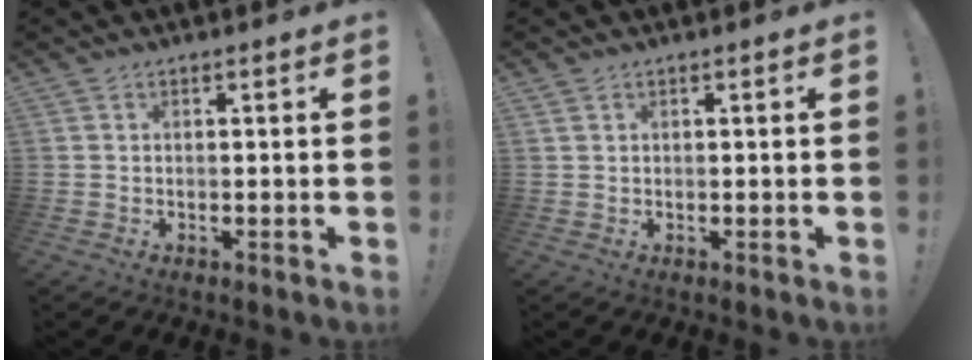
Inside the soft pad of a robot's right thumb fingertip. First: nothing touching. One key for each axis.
{"total": 0.9, "fx": 0.7, "fy": 0.6, "fz": 0.3, "tx": -0.010, "ty": 0.002, "tz": 0.014}